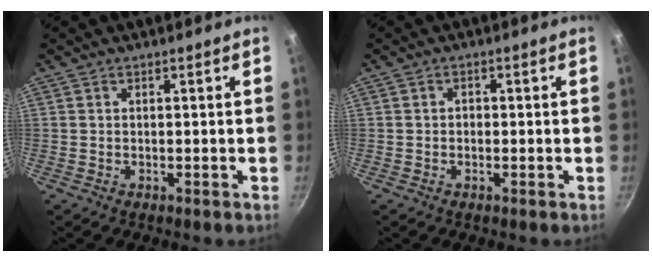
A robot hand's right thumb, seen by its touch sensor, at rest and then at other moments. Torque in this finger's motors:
{"motor_torque": [-0.46, 0.23, -0.23, -0.07, 0.02]}